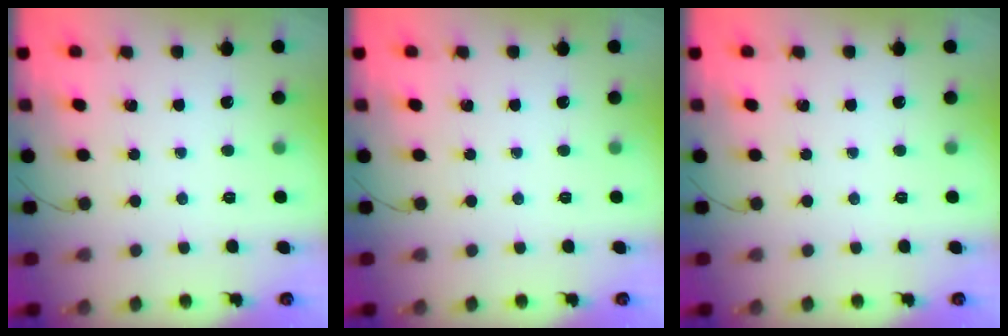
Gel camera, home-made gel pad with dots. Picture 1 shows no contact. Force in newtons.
{"total": 0.0}
{"total": 0.0}